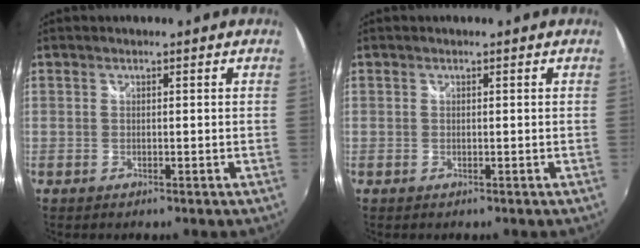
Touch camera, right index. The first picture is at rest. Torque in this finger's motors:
{"motor_torque": [0.24, 0.33, 0.00, 0.00]}